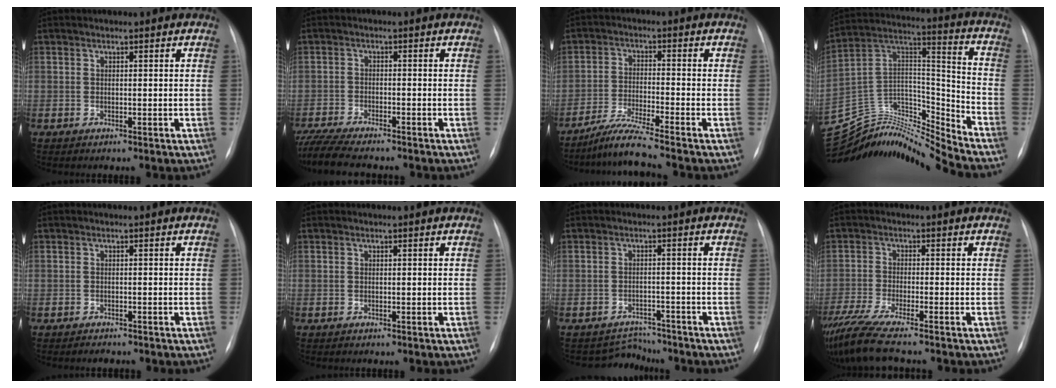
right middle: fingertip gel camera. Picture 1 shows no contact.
{"total": 11.2, "force": [-9.7, 1.8, 5.3], "torque": [-0.095, -0.017, -0.154]}
{"total": 6.1, "force": [-5.2, -1.7, 2.6], "torque": [-0.055, -0.031, -0.102]}
{"total": 18.9, "force": [-18.7, -0.1, 2.6], "torque": [-0.041, 0.072, -0.322]}
{"total": 1.2, "force": [-1.1, 0.4, 0.2], "torque": [-0.008, -0.002, -0.013]}
{"total": 0.0}
{"total": 3.7, "force": [-3.4, 0.9, -1.2], "torque": [0.015, 0.014, -0.048]}
{"total": 9.5, "force": [-8.0, -0.3, 5.2], "torque": [-0.097, -0.029, -0.137]}